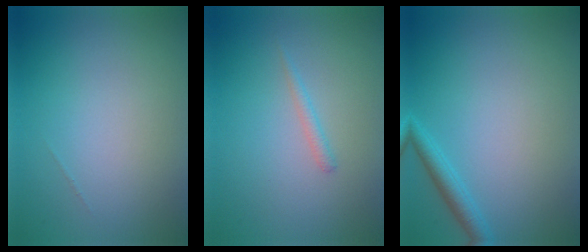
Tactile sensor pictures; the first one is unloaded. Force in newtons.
{"total": 0.8, "press": 0.8, "slide": 0.1}
{"total": 1.9, "press": 1.9, "slide": 0.1}